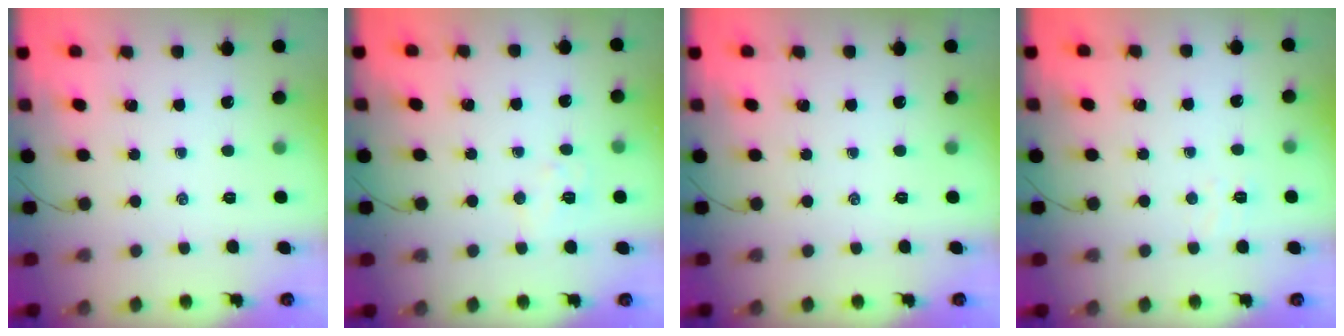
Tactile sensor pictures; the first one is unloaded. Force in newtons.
{"total": 5.6, "press": 5.6, "slide": 0.7}
{"total": 0.0}
{"total": 3.7, "press": 3.5, "slide": 1.0}